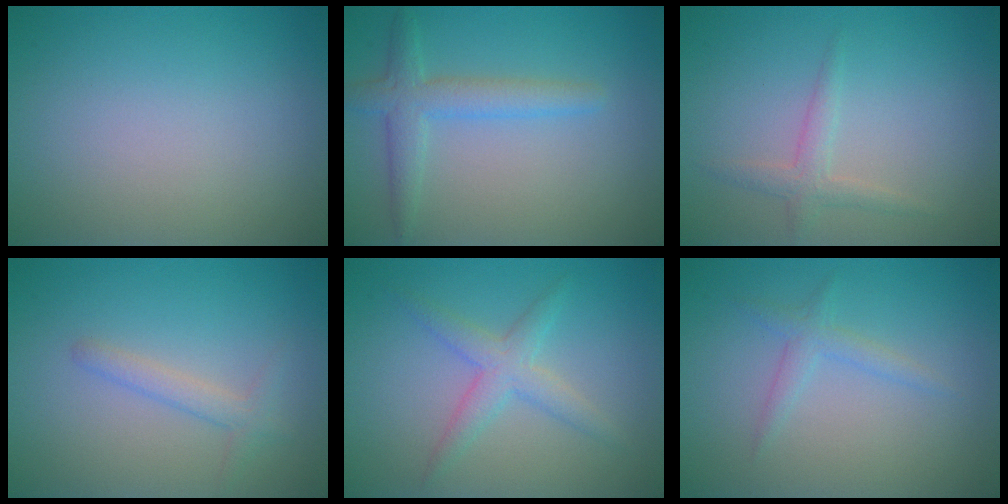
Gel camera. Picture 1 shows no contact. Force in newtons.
{"total": 3.1, "press": 3.1, "slide": 0.1}
{"total": 1.8, "press": 1.8, "slide": 0.0}
{"total": 1.7, "press": 1.7, "slide": 0.1}
{"total": 2.8, "press": 2.8, "slide": 0.1}
{"total": 1.6, "press": 1.6, "slide": 0.1}